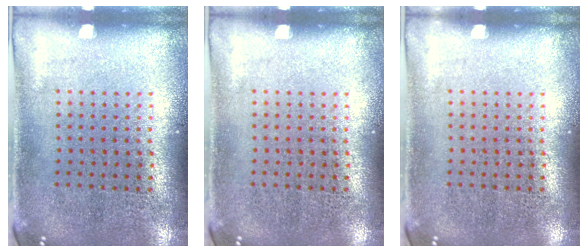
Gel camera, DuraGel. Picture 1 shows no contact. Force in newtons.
{"total": 0.0}
{"total": 0.0}